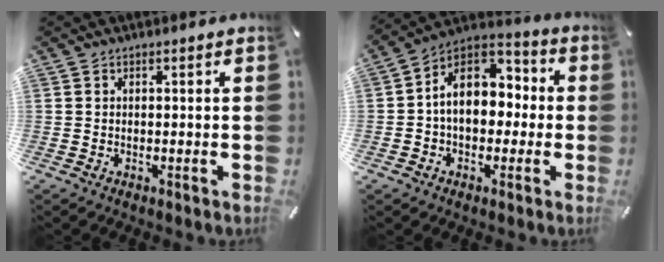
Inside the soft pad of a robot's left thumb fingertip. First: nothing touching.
{"total": 12.2, "force": [0.1, 9.7, 7.4], "torque": [-0.127, 0.000, 0.000]}